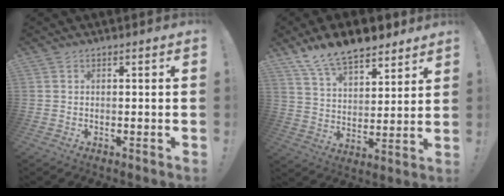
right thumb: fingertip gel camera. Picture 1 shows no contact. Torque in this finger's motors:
{"motor_torque": [0.25, 0.55, 0.27, 0.10, 0.04]}